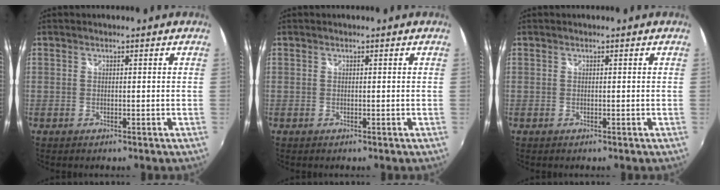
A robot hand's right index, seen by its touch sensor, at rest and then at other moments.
{"total": 0.0}
{"total": 0.0}